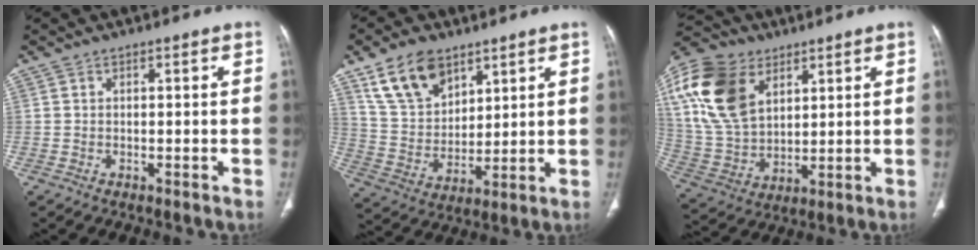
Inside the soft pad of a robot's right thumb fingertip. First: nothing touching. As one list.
[{"total": 13.0, "force": [8.1, 7.8, 6.4], "torque": [-0.096, -0.033, 0.164]}, {"total": 20.4, "force": [8.3, 13.3, 13.1], "torque": [-0.260, -0.015, 0.162]}]